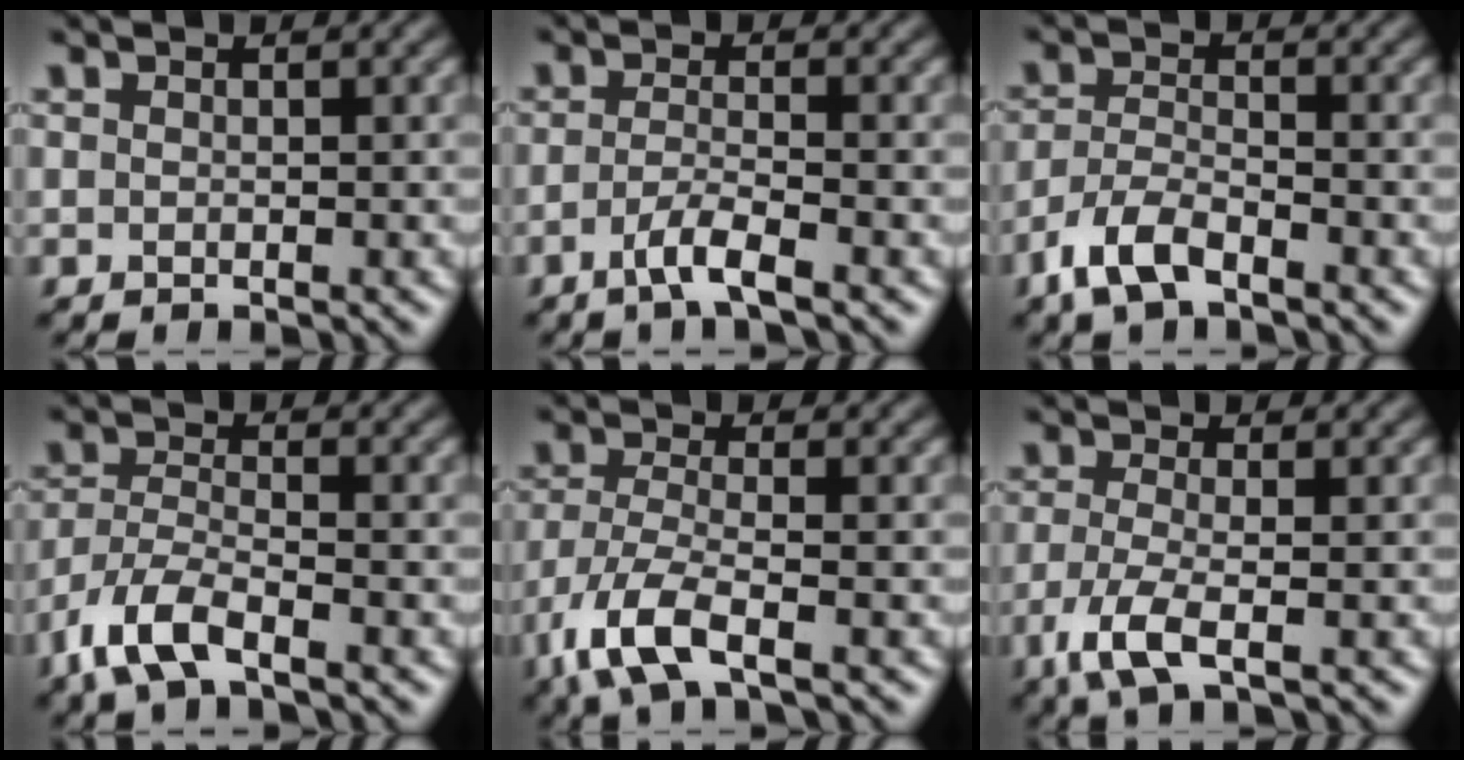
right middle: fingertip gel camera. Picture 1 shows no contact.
{"total": 2.8, "force": [-1.5, 0.5, 2.3], "torque": [-0.043, 0.002, -0.038]}
{"total": 4.1, "force": [-2.8, 1.5, 2.6], "torque": [-0.056, -0.002, -0.063]}
{"total": 5.1, "force": [-3.3, 1.8, 3.4], "torque": [-0.078, -0.009, -0.075]}
{"total": 5.6, "force": [-3.2, 1.8, 4.3], "torque": [-0.105, -0.016, -0.073]}
{"total": 3.9, "force": [-1.9, 1.1, 3.3], "torque": [-0.077, -0.010, -0.045]}